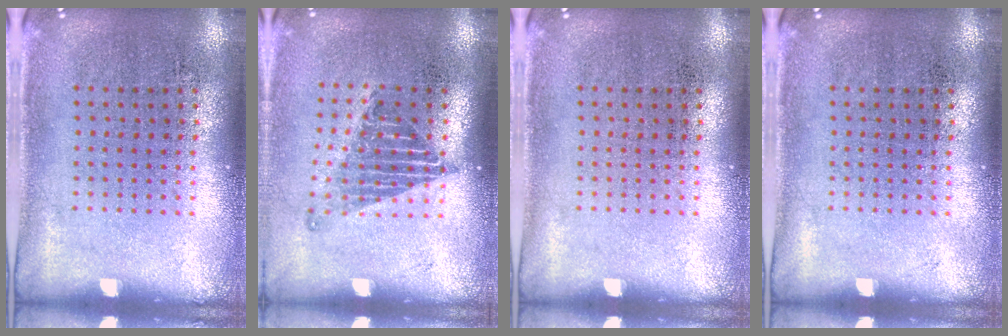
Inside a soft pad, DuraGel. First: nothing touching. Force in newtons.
{"total": 1.3, "press": 1.1, "slide": 0.8}
{"total": 0.0}
{"total": 0.0}